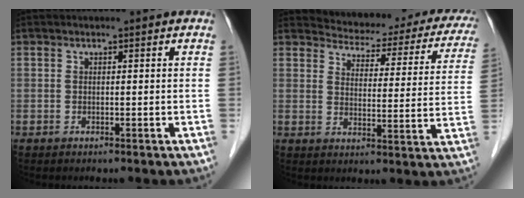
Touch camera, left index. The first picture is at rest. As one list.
[{"total": 19.1, "force": [17.4, 5.5, 5.6], "torque": [-0.053, -0.030, 0.189]}]